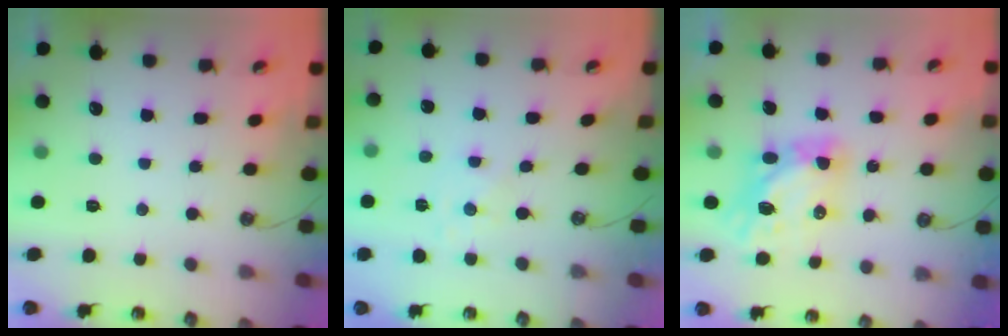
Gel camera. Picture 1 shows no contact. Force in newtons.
{"total": 0.7, "press": 0.7, "slide": 0.2}
{"total": 9.1, "press": 9.0, "slide": 1.1}